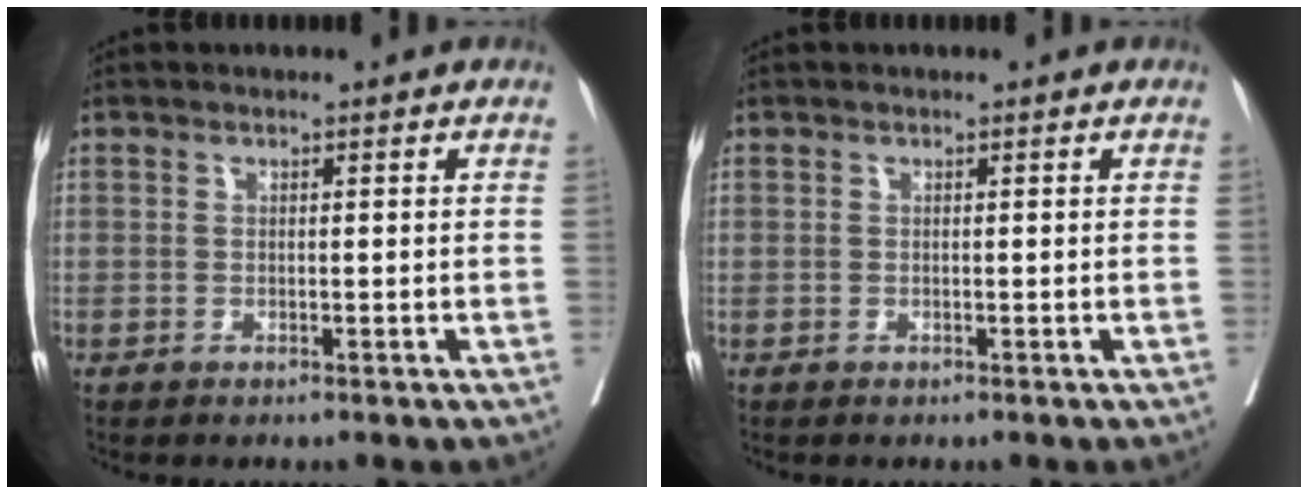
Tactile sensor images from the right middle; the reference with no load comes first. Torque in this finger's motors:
{"motor_torque": [-0.81, 0.33, -0.08, -0.02]}